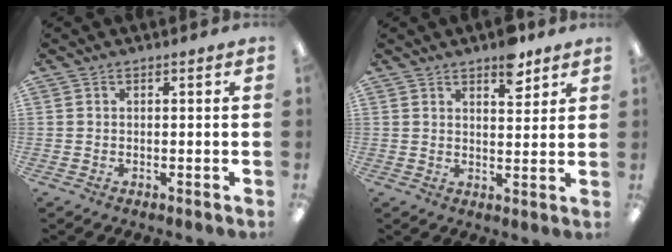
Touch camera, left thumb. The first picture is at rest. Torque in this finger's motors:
{"motor_torque": [0.40, -0.14, 0.89, -0.51, 0.00]}